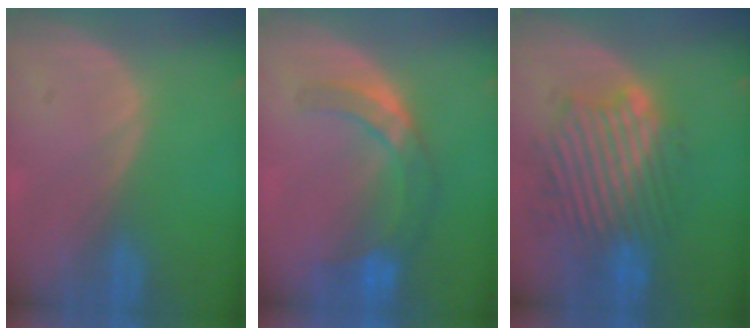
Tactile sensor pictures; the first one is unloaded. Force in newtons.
{"total": 7.3, "press": 6.4, "slide": 3.4}
{"total": 10.7, "press": 10.1, "slide": 3.7}